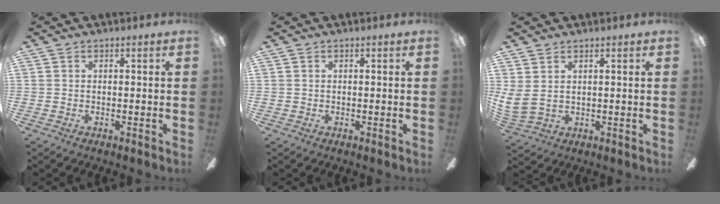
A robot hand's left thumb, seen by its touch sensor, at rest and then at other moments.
{"total": 0.0}
{"total": 4.4, "force": [2.6, 2.2, 2.8], "torque": [-0.071, -0.011, 0.048]}